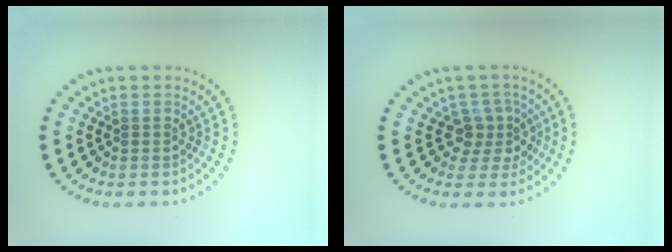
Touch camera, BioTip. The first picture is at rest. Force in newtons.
{"total": 2.8, "press": 2.2, "slide": 1.7}